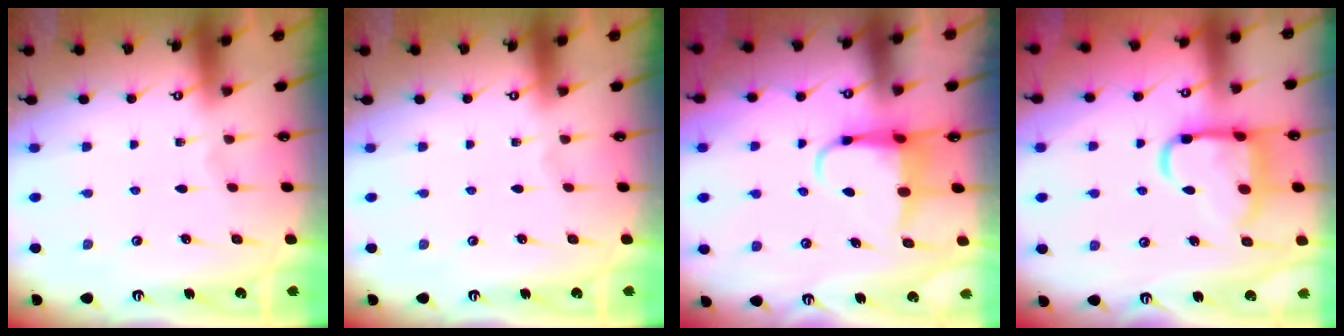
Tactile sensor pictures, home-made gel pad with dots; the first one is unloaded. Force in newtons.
{"total": 0.0}
{"total": 5.8, "press": 5.8, "slide": 0.6}
{"total": 14.4, "press": 14.3, "slide": 1.6}